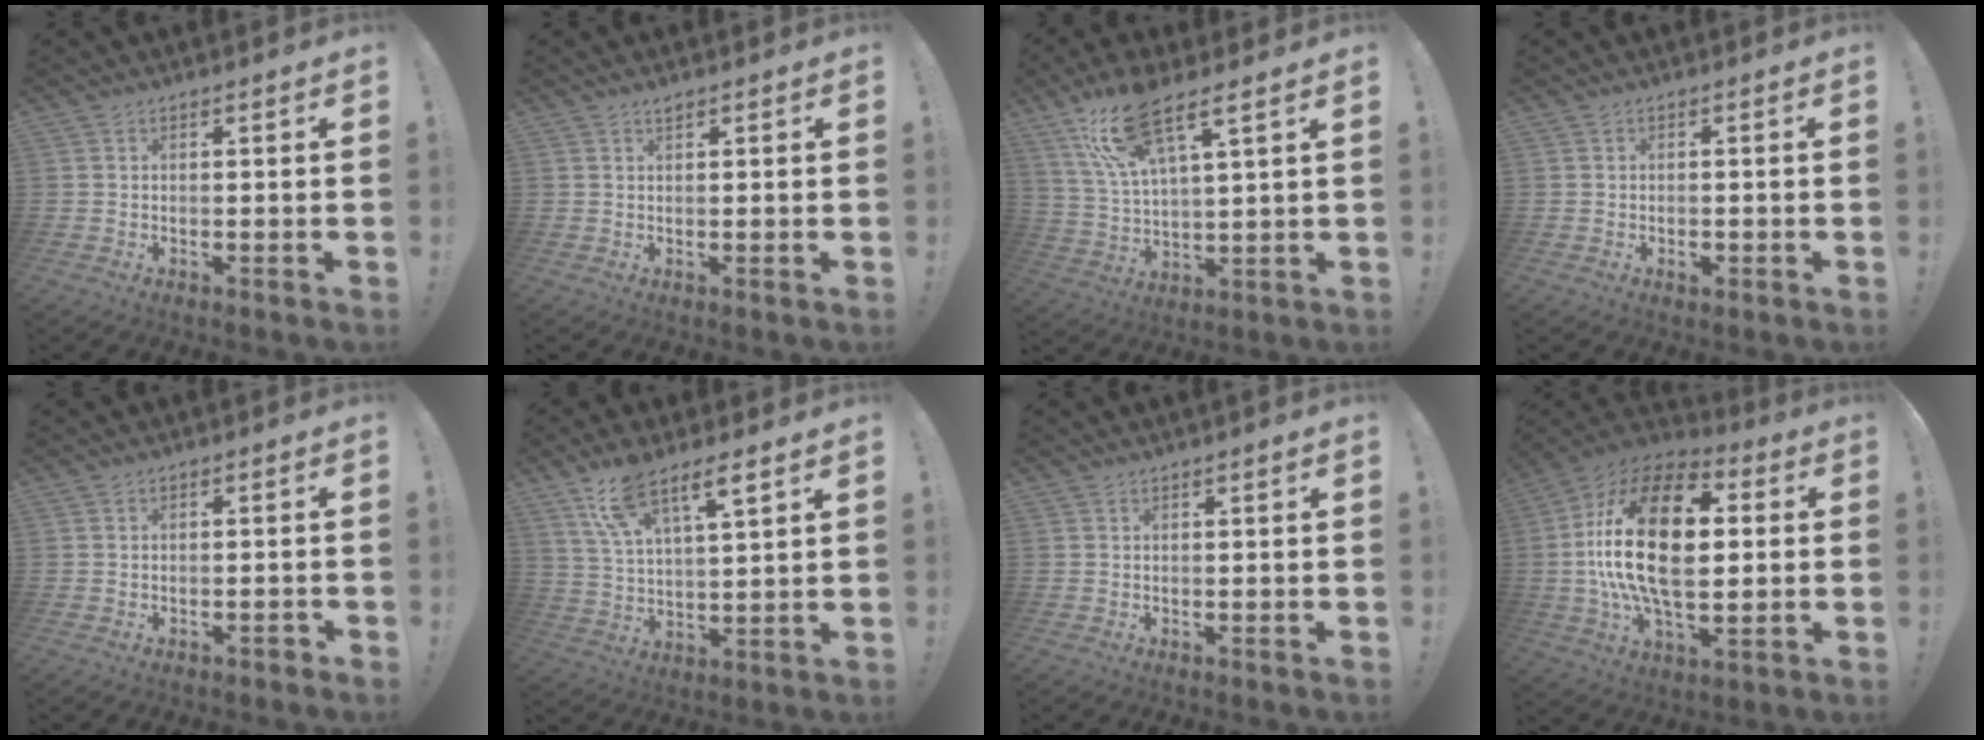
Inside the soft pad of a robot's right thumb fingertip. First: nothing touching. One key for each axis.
{"total": 1.1, "fx": 1.0, "fy": 0.2, "fz": 0.4, "tx": -0.002, "ty": -0.002, "tz": 0.017}
{"total": 15.0, "fx": 9.6, "fy": 4.4, "fz": 10.6, "tx": -0.198, "ty": -0.035, "tz": 0.166}
{"total": 1.3, "fx": -0.8, "fy": 0.7, "fz": 0.8, "tx": -0.002, "ty": 0.000, "tz": -0.015}
{"total": 1.8, "fx": -1.2, "fy": 0.5, "fz": 1.1, "tx": -0.013, "ty": 0.006, "tz": -0.021}
{"total": 11.5, "fx": 8.0, "fy": 3.5, "fz": 7.5, "tx": -0.131, "ty": -0.033, "tz": 0.141}
{"total": 0.7, "fx": 0.3, "fy": -0.2, "fz": 0.5, "tx": -0.001, "ty": -0.004, "tz": 0.003}
{"total": 28.8, "fx": 1.4, "fy": 15.0, "fz": 24.6, "tx": -0.458, "ty": 0.000, "tz": 0.012}